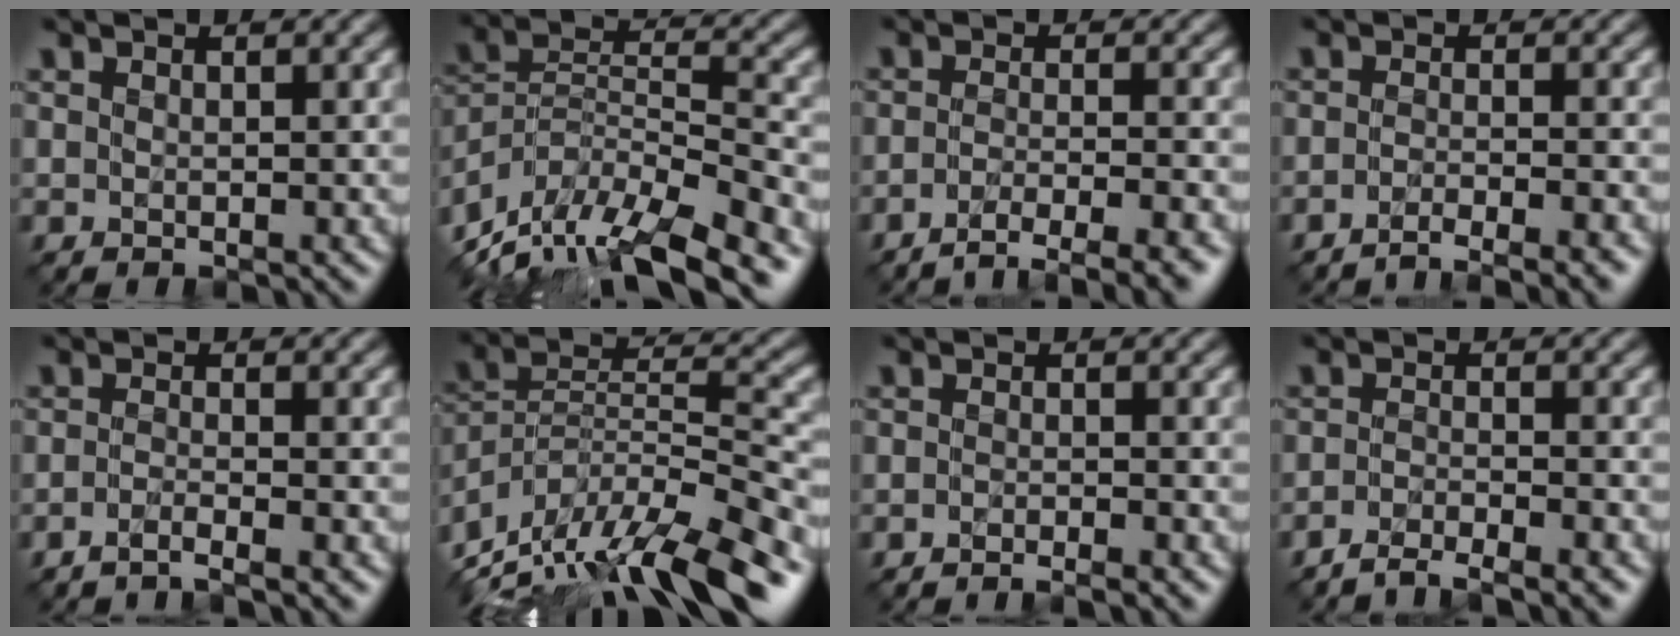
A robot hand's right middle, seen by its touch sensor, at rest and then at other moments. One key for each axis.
{"total": 12.4, "fx": -9.8, "fy": 3.6, "fz": 6.7, "tx": -0.135, "ty": 0.008, "tz": -0.170}
{"total": 5.1, "fx": -3.9, "fy": 1.0, "fz": 3.1, "tx": -0.040, "ty": 0.002, "tz": -0.064}
{"total": 4.3, "fx": -3.4, "fy": 0.8, "fz": 2.5, "tx": -0.031, "ty": -0.004, "tz": -0.059}
{"total": 2.0, "fx": -1.6, "fy": 0.2, "fz": 1.2, "tx": -0.012, "ty": -0.007, "tz": -0.042}
{"total": 14.3, "fx": -11.1, "fy": 3.5, "fz": 8.3, "tx": -0.167, "ty": 0.016, "tz": -0.190}
{"total": 2.1, "fx": -1.8, "fy": 0.2, "fz": 1.0, "tx": -0.005, "ty": -0.007, "tz": -0.036}
{"total": 3.7, "fx": -3.2, "fy": 0.4, "fz": 1.8, "tx": -0.025, "ty": -0.004, "tz": -0.063}